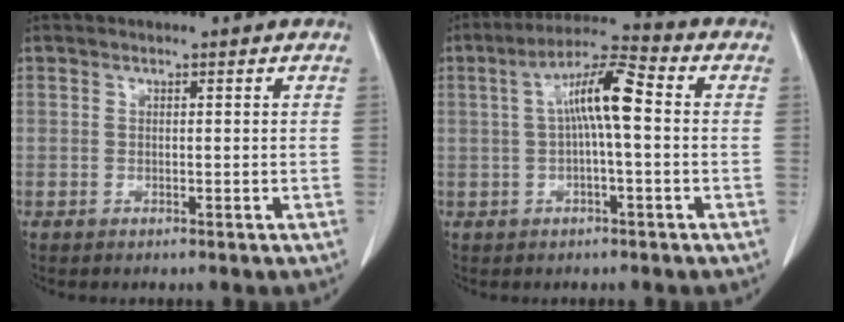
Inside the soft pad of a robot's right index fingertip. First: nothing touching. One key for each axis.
{"total": 8.3, "fx": 0.6, "fy": 1.1, "fz": 8.2, "tx": -0.152, "ty": 0.024, "tz": 0.006}